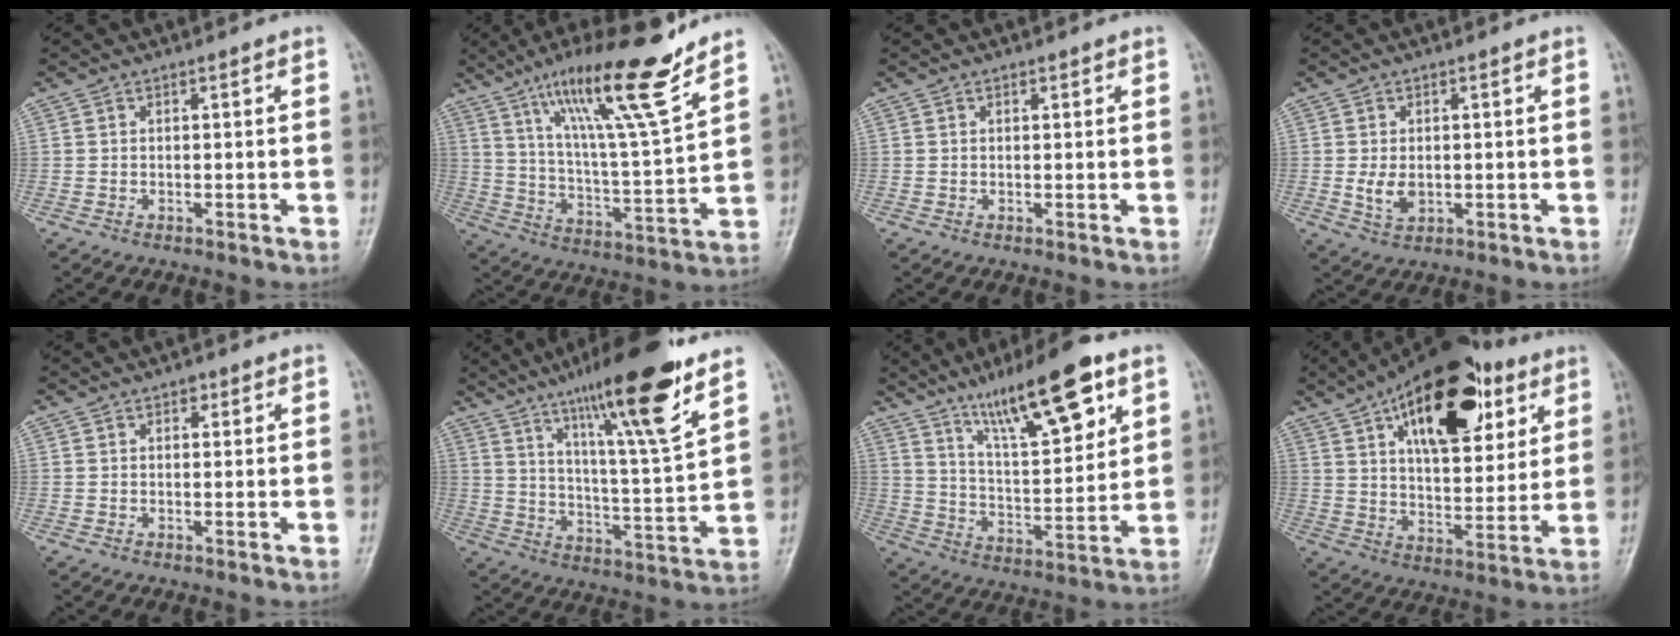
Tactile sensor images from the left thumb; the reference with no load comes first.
{"total": 19.6, "force": [13.4, 1.9, 14.1], "torque": [-0.217, -0.071, 0.227]}
{"total": 0.8, "force": [0.5, 0.5, 0.5], "torque": [-0.003, -0.001, 0.004]}
{"total": 4.0, "force": [-0.3, 2.7, 2.9], "torque": [-0.048, -0.007, 0.002]}
{"total": 1.4, "force": [0.7, 0.9, 0.8], "torque": [-0.001, 0.000, 0.006]}
{"total": 19.7, "force": [12.5, 2.4, 15.1], "torque": [-0.225, -0.057, 0.203]}
{"total": 18.2, "force": [10.5, 4.8, 14.1], "torque": [-0.207, -0.045, 0.183]}
{"total": 24.8, "force": [11.7, 12.0, 18.3], "torque": [-0.246, -0.020, 0.187]}